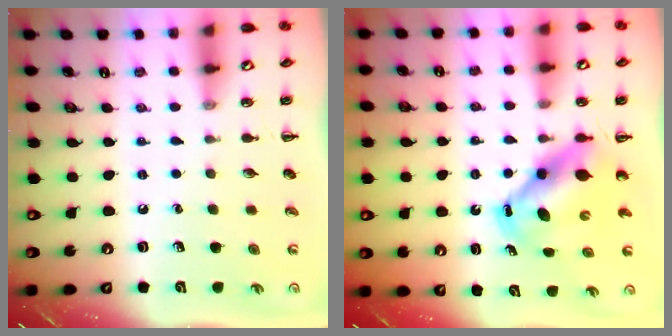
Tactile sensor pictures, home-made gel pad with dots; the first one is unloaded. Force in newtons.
{"total": 6.9, "press": 6.6, "slide": 2.0}